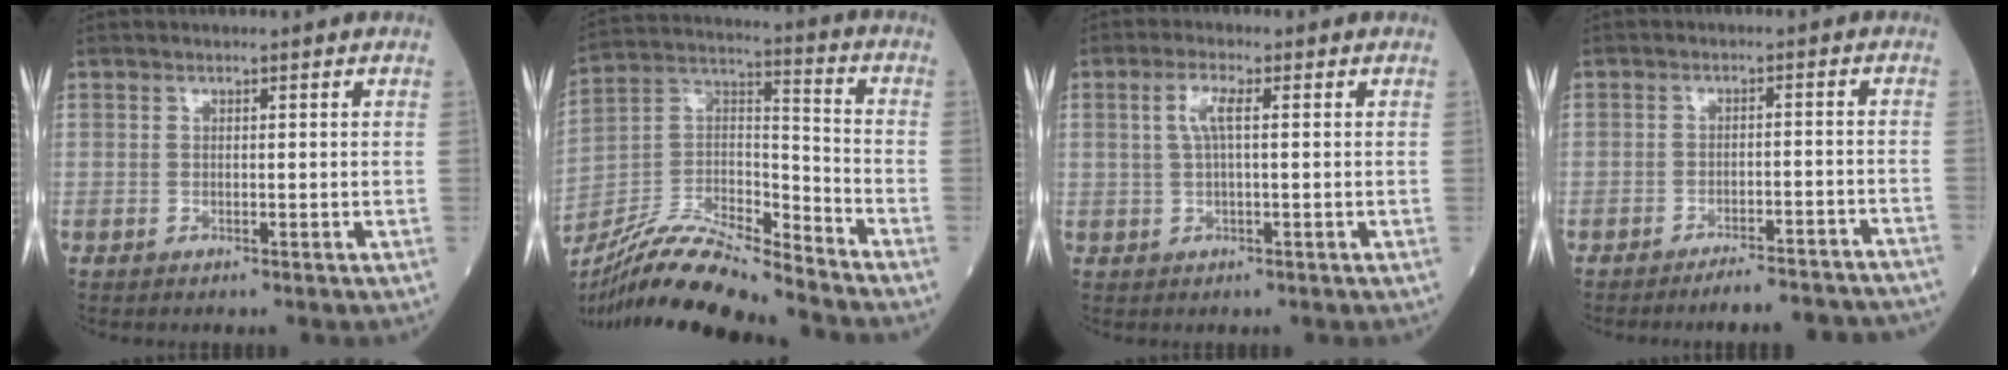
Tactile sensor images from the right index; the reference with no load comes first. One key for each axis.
{"total": 17.3, "fx": -15.7, "fy": 0.9, "fz": 7.1, "tx": -0.136, "ty": 0.015, "tz": -0.294}
{"total": 3.3, "fx": 0.7, "fy": 0.6, "fz": 3.1, "tx": -0.069, "ty": 0.008, "tz": 0.015}
{"total": 11.0, "fx": -10.5, "fy": 1.5, "fz": 3.0, "tx": -0.015, "ty": 0.015, "tz": -0.125}